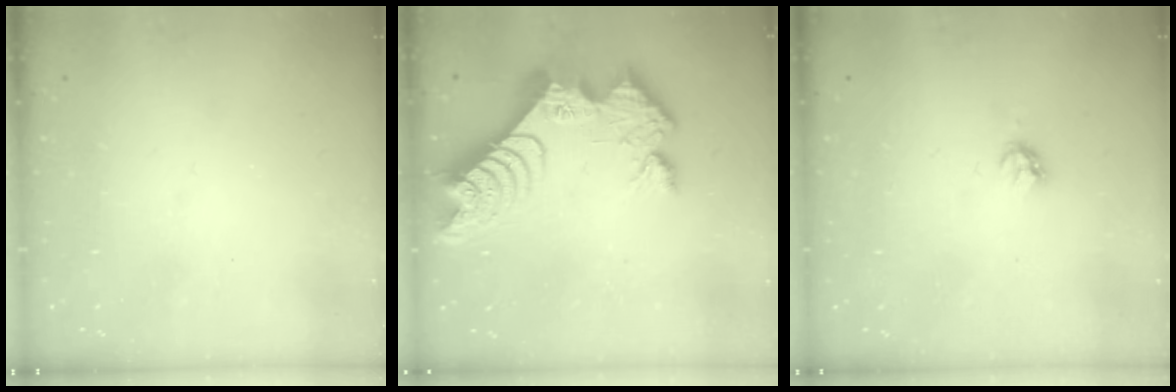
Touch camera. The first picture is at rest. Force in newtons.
{"total": 17.2, "press": 17.2, "slide": 1.2}
{"total": 2.8, "press": 2.8, "slide": 0.2}